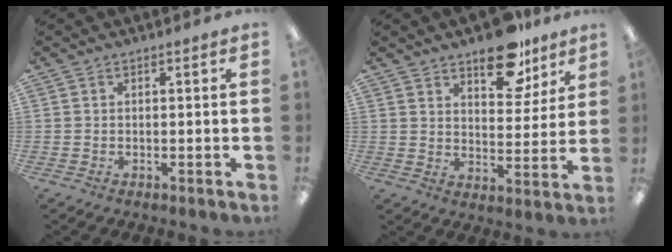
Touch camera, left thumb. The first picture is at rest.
{"total": 12.7, "force": [9.1, 6.2, 6.3], "torque": [-0.071, -0.053, 0.159]}